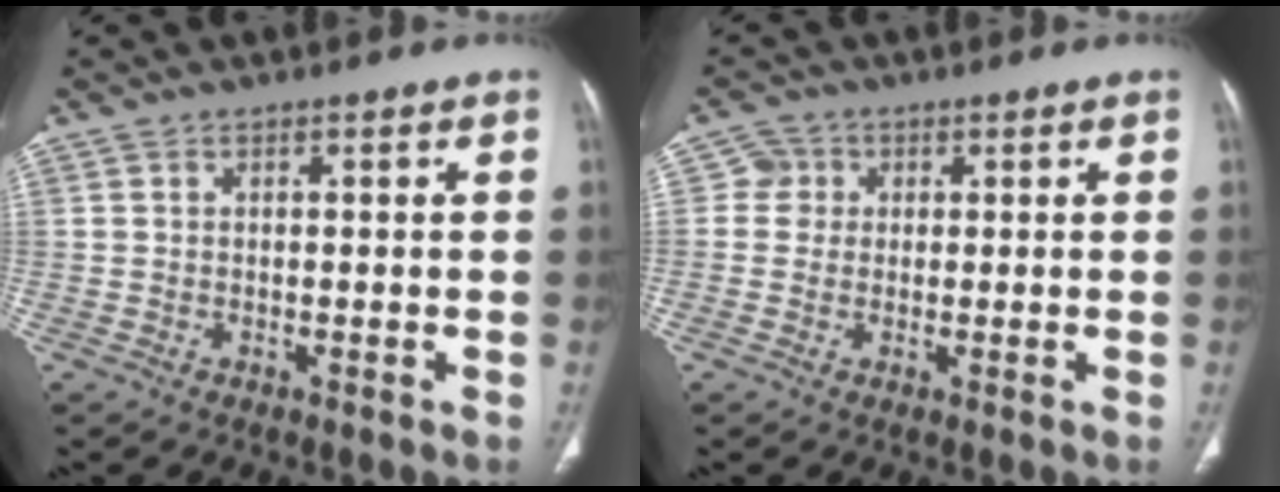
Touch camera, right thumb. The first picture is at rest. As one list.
[{"total": 3.1, "force": [0.5, 3.0, 0.4], "torque": [0.018, 0.006, 0.002]}]